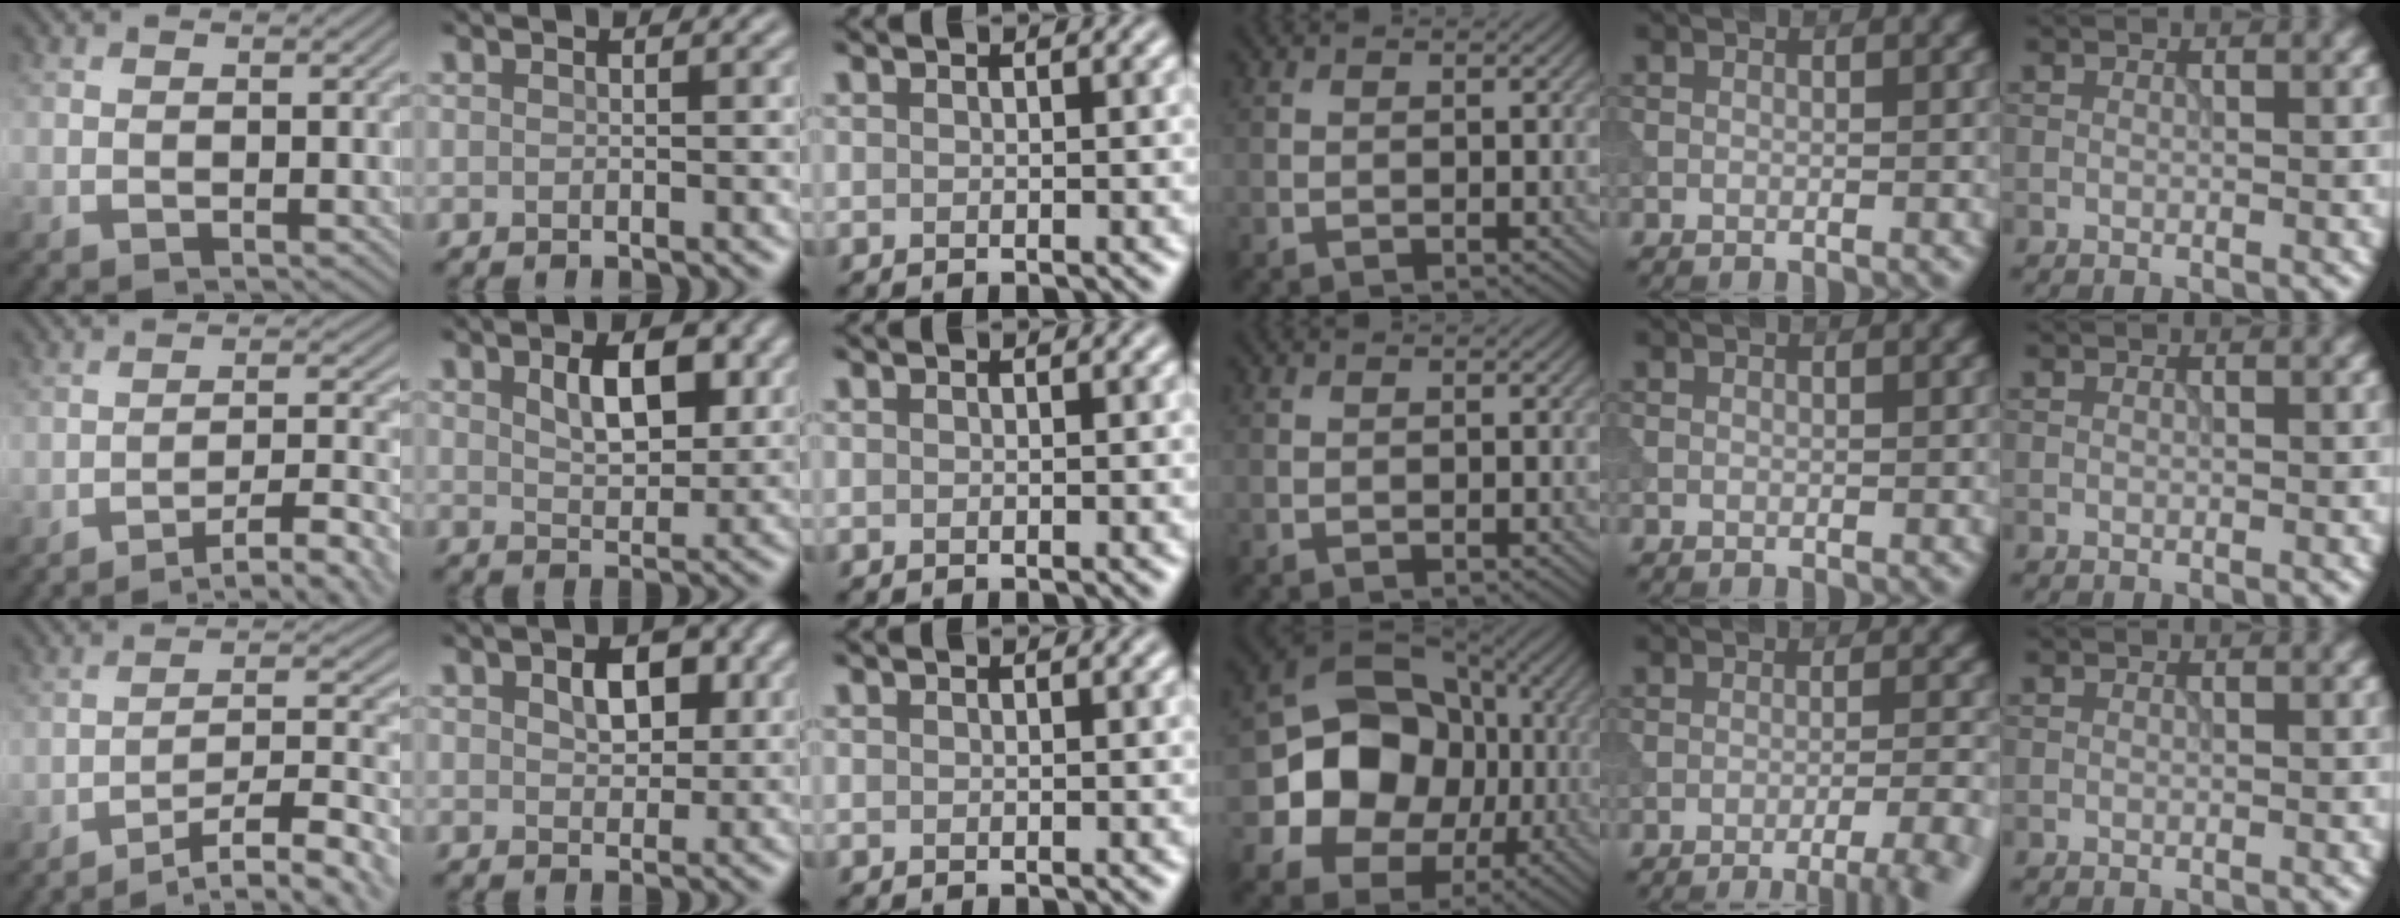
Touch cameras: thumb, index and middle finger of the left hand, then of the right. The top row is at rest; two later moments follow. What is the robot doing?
{"motion": "extract", "object": "tissue"}